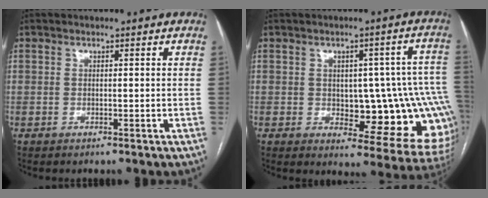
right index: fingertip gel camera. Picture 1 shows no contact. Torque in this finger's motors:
{"motor_torque": [1.32, -0.35, 0.26, 0.03]}